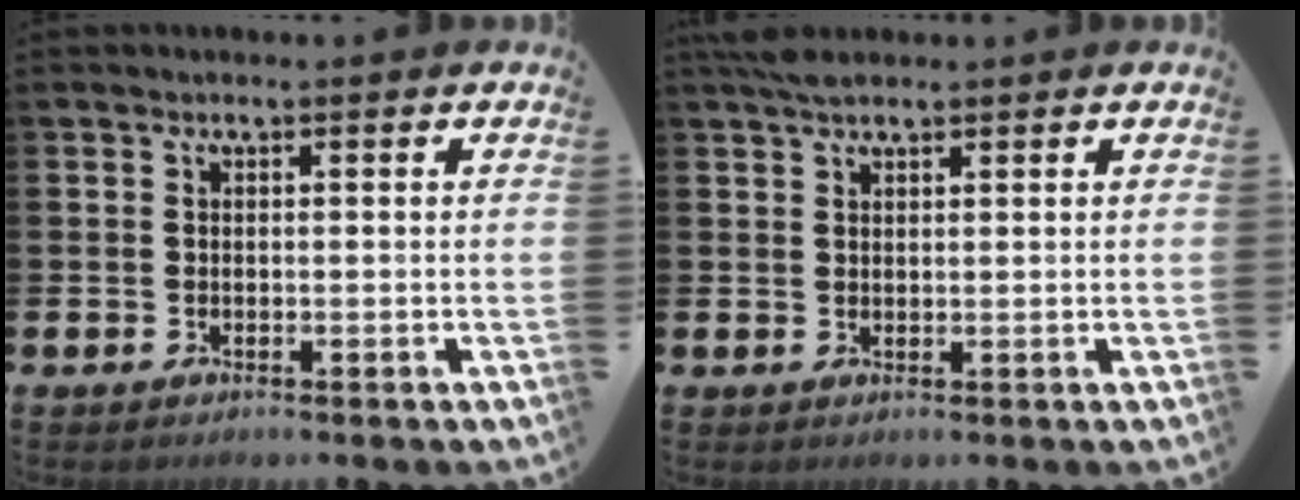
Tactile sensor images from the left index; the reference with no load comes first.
{"total": 2.8, "force": [2.4, 0.9, 1.1], "torque": [-0.014, -0.004, 0.042]}